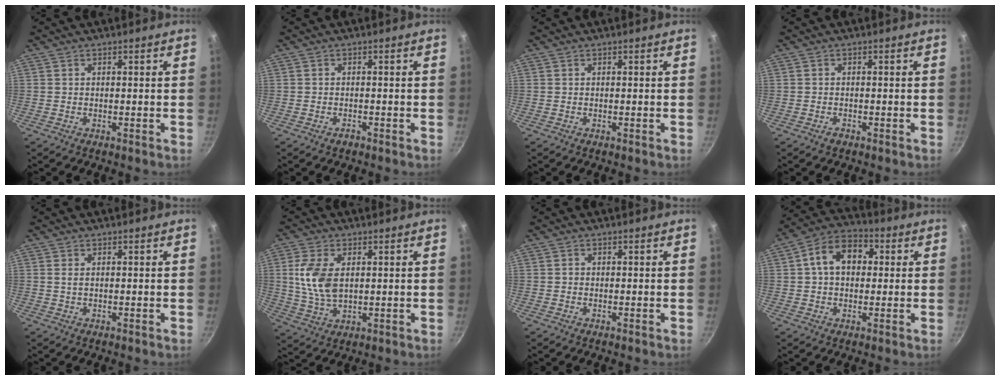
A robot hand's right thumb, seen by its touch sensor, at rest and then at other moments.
{"total": 1.1, "force": [-0.8, 0.6, 0.4], "torque": [-0.007, 0.009, -0.014]}
{"total": 0.0}
{"total": 1.1, "force": [-0.7, 0.6, 0.5], "torque": [-0.008, 0.006, -0.014]}
{"total": 1.0, "force": [0.3, 0.5, 0.8], "torque": [-0.016, 0.000, 0.005]}
{"total": 9.5, "force": [1.7, 5.6, 7.5], "torque": [-0.148, -0.011, 0.036]}
{"total": 0.5, "force": [0.0, 0.5, 0.1], "torque": [0.003, 0.002, -0.001]}
{"total": 11.0, "force": [2.0, 7.8, 7.5], "torque": [-0.091, 0.026, 0.013]}